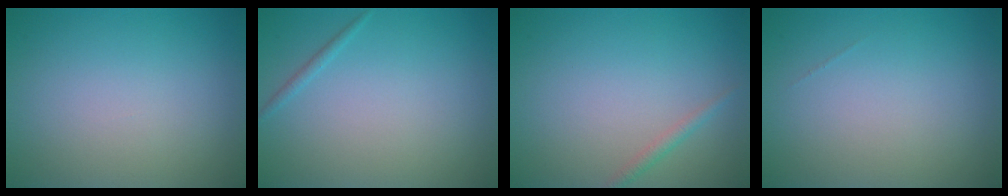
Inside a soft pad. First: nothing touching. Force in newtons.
{"total": 0.6, "press": 0.6, "slide": 0.0}
{"total": 1.0, "press": 1.0, "slide": 0.0}
{"total": 0.0}